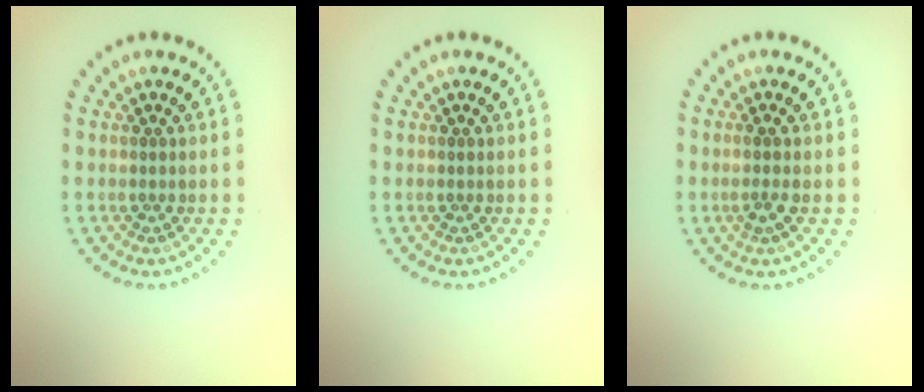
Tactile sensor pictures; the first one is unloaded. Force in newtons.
{"total": 0.0}
{"total": 1.3, "press": 1.0, "slide": 0.7}